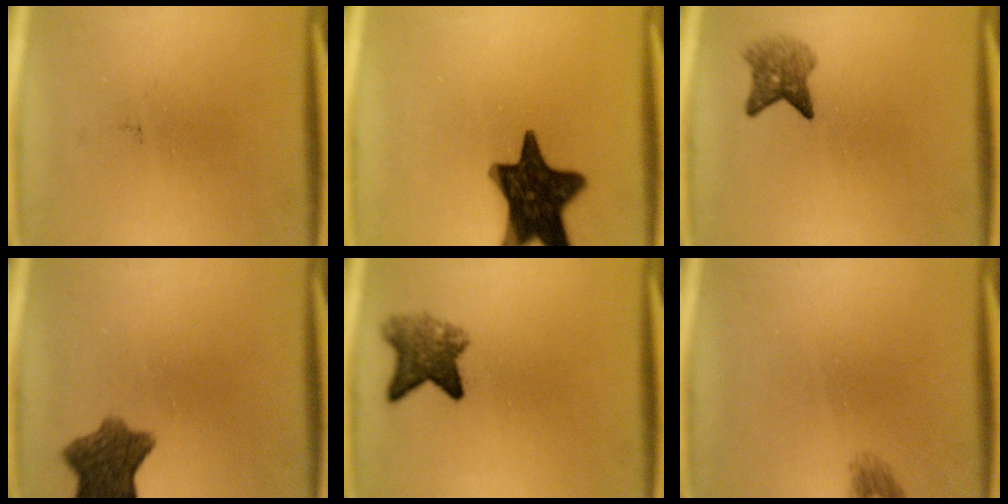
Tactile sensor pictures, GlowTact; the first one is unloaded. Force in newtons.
{"total": 16.6}
{"total": 3.5}
{"total": 8.1}
{"total": 5.6}
{"total": 1.3}